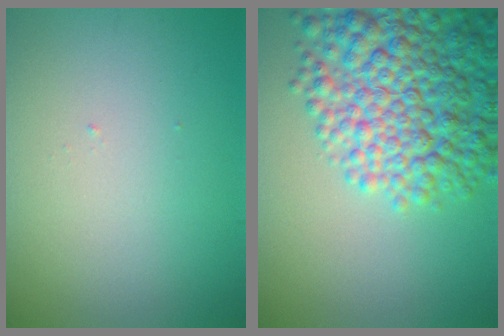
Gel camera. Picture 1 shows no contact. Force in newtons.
{"total": 9.9, "press": 9.9, "slide": 0.4}